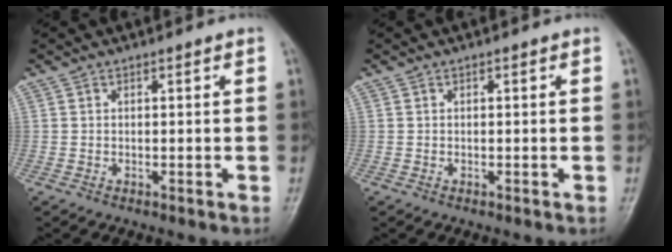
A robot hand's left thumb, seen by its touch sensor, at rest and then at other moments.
{"total": 0.0}